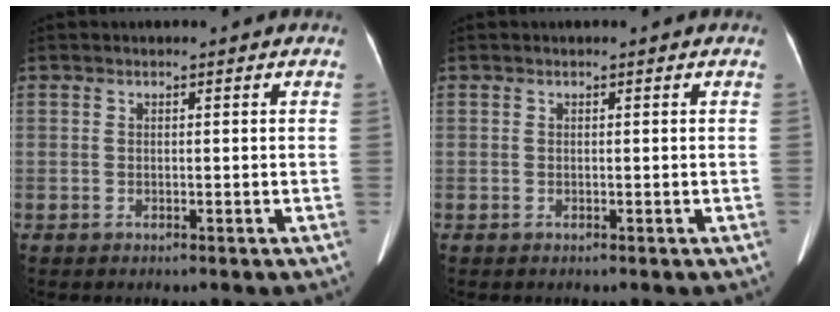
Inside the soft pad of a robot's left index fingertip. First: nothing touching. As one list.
[{"total": 0.0}]